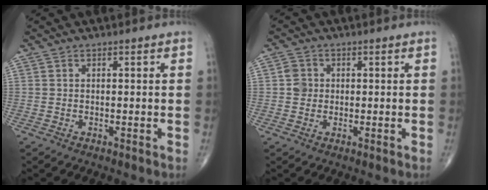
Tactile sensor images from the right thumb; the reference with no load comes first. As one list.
[{"total": 2.9, "force": [0.2, 2.6, 1.1], "torque": [-0.005, 0.004, 0.001]}]